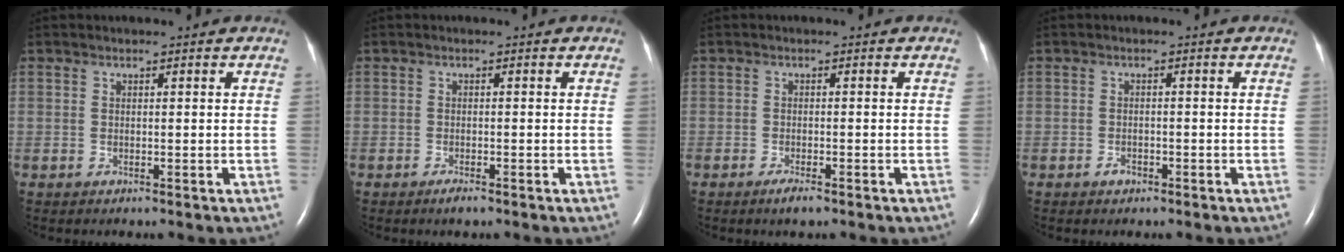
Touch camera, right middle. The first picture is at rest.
{"total": 1.3, "force": [-1.0, 0.2, 0.8], "torque": [-0.022, -0.003, -0.016]}
{"total": 2.1, "force": [-1.5, 0.4, 1.4], "torque": [-0.033, -0.004, -0.025]}
{"total": 1.2, "force": [-0.8, 0.7, 0.5], "torque": [-0.012, 0.002, -0.011]}